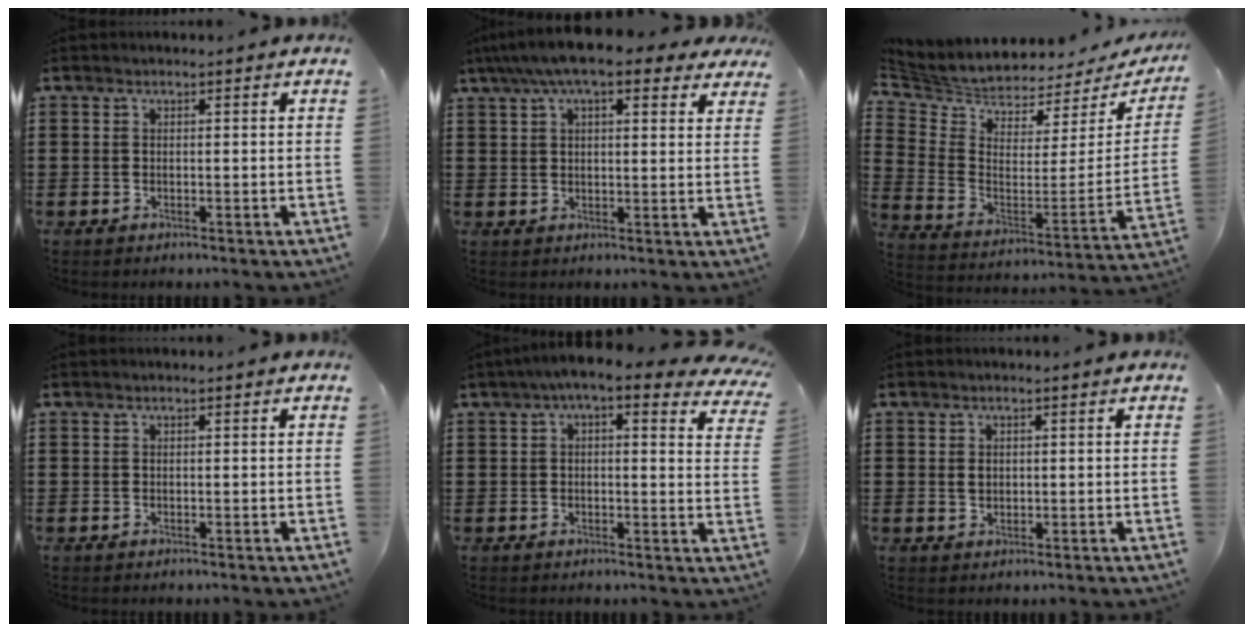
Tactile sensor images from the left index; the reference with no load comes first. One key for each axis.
{"total": 8.1, "fx": 5.8, "fy": 2.1, "fz": 5.2, "tx": -0.109, "ty": -0.002, "tz": 0.103}
{"total": 3.7, "fx": 3.4, "fy": 1.5, "fz": 0.4, "tx": -0.037, "ty": -0.047, "tz": 0.056}
{"total": 0.0}
{"total": 5.0, "fx": 3.6, "fy": 0.4, "fz": 3.5, "tx": -0.080, "ty": -0.010, "tz": 0.060}
{"total": 1.2, "fx": 0.4, "fy": 0.9, "fz": 0.7, "tx": -0.016, "ty": 0.006, "tz": 0.006}